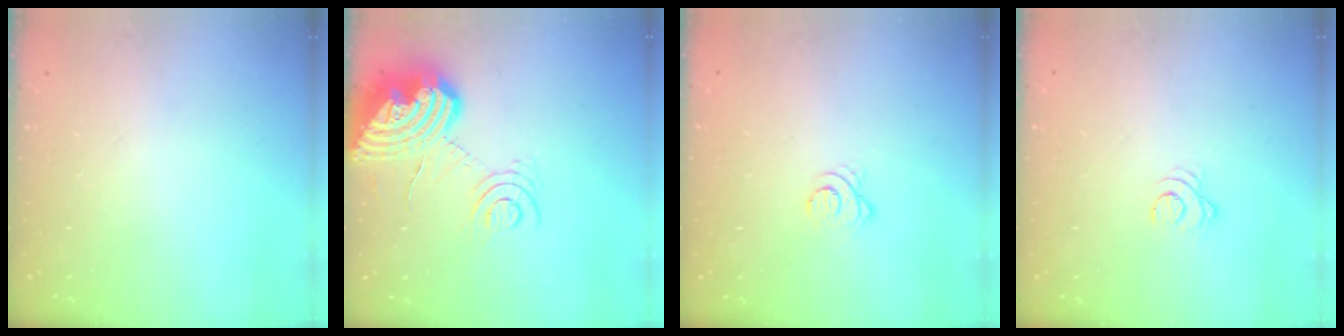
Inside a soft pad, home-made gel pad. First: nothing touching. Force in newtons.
{"total": 16.4, "press": 16.3, "slide": 2.5}
{"total": 3.3, "press": 3.3, "slide": 0.1}
{"total": 2.7, "press": 2.7, "slide": 0.3}